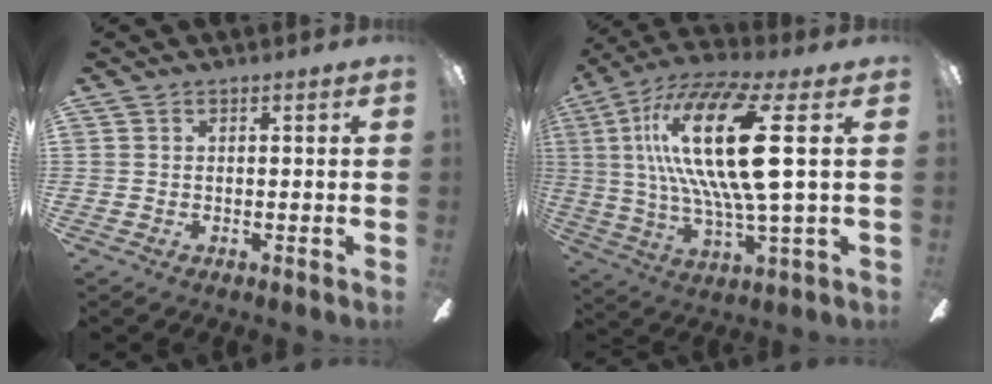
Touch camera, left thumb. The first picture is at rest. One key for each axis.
{"total": 22.4, "fx": 5.5, "fy": 5.3, "fz": 21.1, "tx": -0.445, "ty": -0.018, "tz": 0.070}